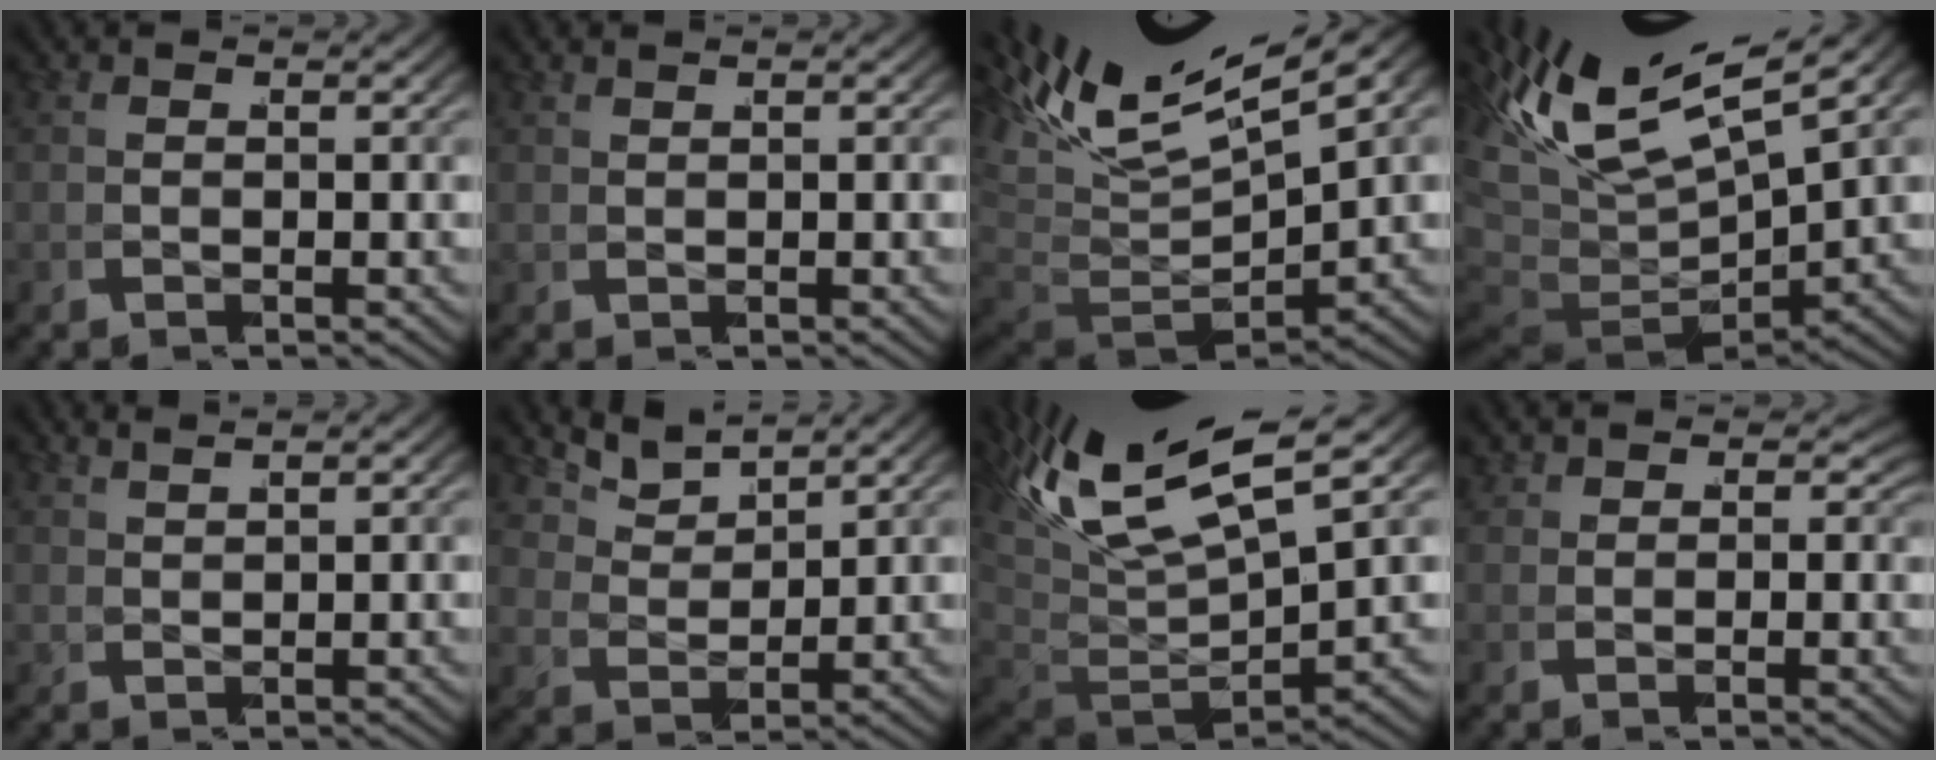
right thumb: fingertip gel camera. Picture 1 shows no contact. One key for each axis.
{"total": 0.8, "fx": 0.7, "fy": -0.3, "fz": -0.2, "tx": 0.009, "ty": 0.004, "tz": 0.014}
{"total": 9.9, "fx": 0.6, "fy": 6.0, "fz": 7.8, "tx": -0.140, "ty": -0.026, "tz": 0.022}
{"total": 10.6, "fx": -0.1, "fy": 6.7, "fz": 8.2, "tx": -0.162, "ty": -0.034, "tz": 0.012}
{"total": 1.6, "fx": 1.6, "fy": -0.4, "fz": -0.2, "tx": 0.011, "ty": 0.012, "tz": 0.030}
{"total": 3.0, "fx": 2.9, "fy": 0.4, "fz": 0.4, "tx": -0.012, "ty": 0.010, "tz": 0.053}
{"total": 10.2, "fx": -0.1, "fy": 6.0, "fz": 8.2, "tx": -0.152, "ty": -0.024, "tz": 0.012}
{"total": 1.6, "fx": 1.5, "fy": 0.5, "fz": -0.2, "tx": 0.010, "ty": 0.007, "tz": 0.022}